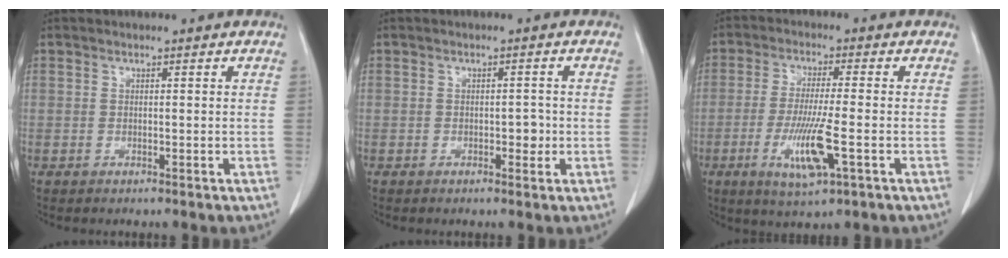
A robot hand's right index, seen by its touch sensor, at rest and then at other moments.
{"total": 1.9, "force": [-0.4, 1.0, 1.5], "torque": [-0.016, 0.003, -0.004]}
{"total": 8.8, "force": [-2.9, 0.6, 8.3], "torque": [-0.161, -0.019, -0.051]}